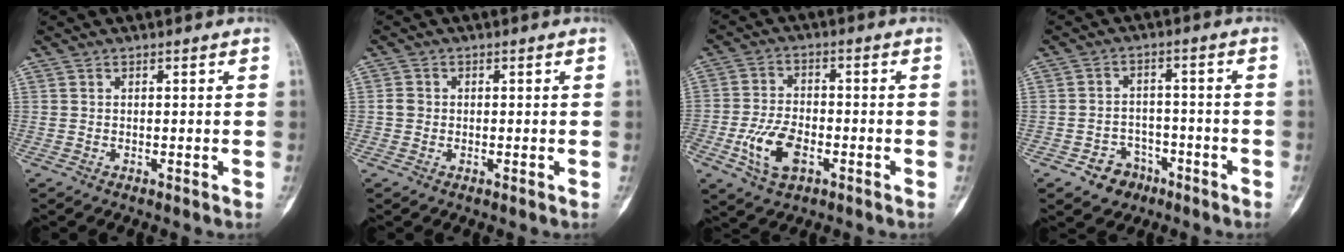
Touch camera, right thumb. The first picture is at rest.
{"total": 2.0, "force": [0.0, 1.8, 0.8], "torque": [-0.008, 0.006, 0.000]}
{"total": 9.1, "force": [-3.4, 5.2, 6.7], "torque": [-0.132, 0.012, -0.061]}
{"total": 6.0, "force": [-3.5, 4.7, 1.5], "torque": [0.008, 0.032, -0.049]}